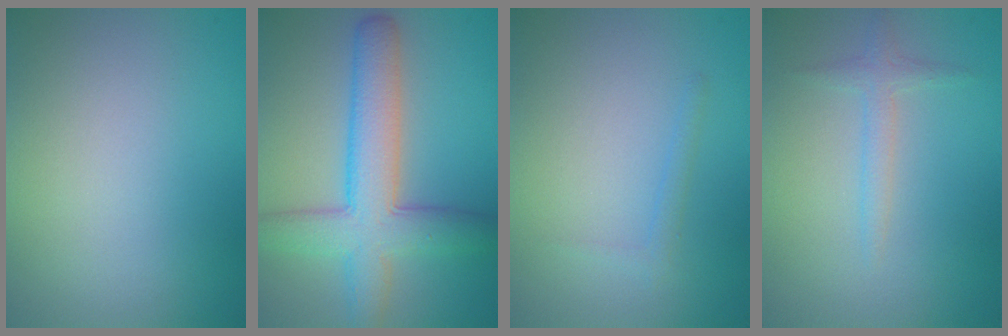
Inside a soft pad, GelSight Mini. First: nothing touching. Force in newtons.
{"total": 6.8, "press": 6.8, "slide": 0.5}
{"total": 0.8, "press": 0.8, "slide": 0.1}
{"total": 1.5, "press": 1.5, "slide": 0.1}